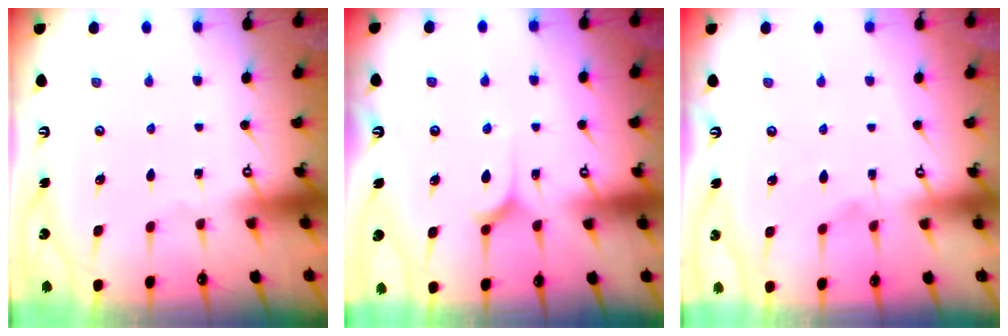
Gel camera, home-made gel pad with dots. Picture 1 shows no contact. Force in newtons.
{"total": 5.3, "press": 5.2, "slide": 0.7}
{"total": 2.7, "press": 2.5, "slide": 1.0}